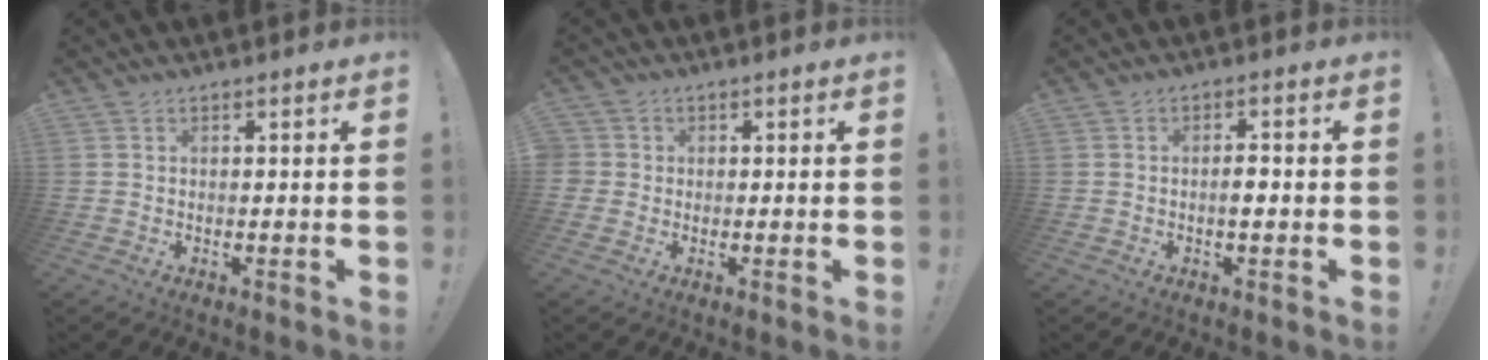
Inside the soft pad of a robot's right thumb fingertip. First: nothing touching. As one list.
[{"total": 2.1, "force": [-0.2, 2.0, 0.5], "torque": [-0.009, 0.006, -0.004]}, {"total": 3.1, "force": [-0.8, 1.0, 2.8], "torque": [-0.035, -0.001, -0.019]}]